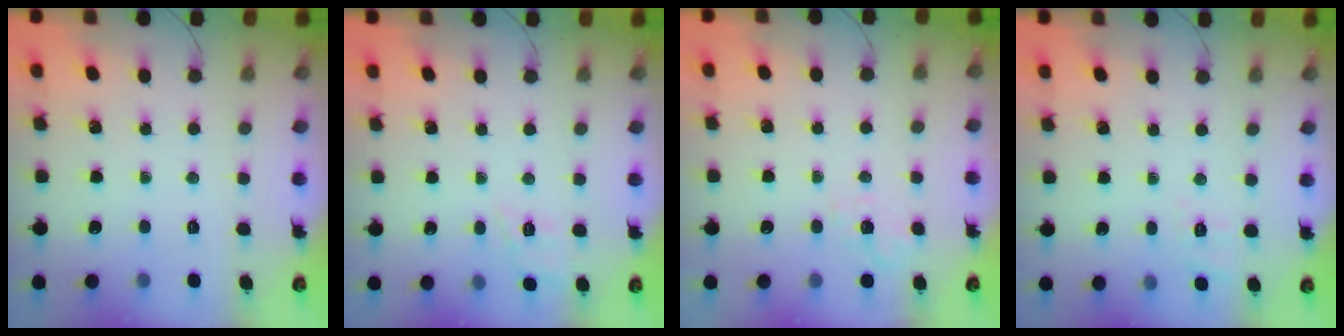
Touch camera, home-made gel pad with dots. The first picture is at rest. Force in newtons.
{"total": 9.7, "press": 9.6, "slide": 1.7}
{"total": 1.9, "press": 0.8, "slide": 1.8}
{"total": 2.4, "press": 1.3, "slide": 2.1}